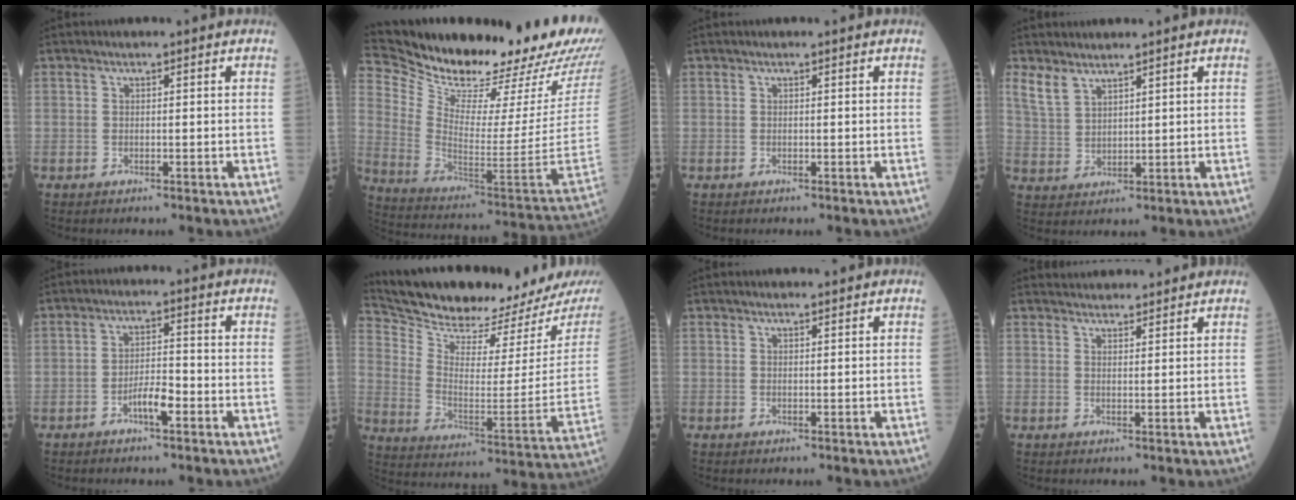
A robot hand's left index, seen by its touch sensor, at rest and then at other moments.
{"total": 33.0, "force": [27.4, 4.7, 17.7], "torque": [-0.301, -0.094, 0.378]}
{"total": 0.0}
{"total": 3.7, "force": [3.1, 1.6, 1.4], "torque": [-0.042, -0.001, 0.074]}
{"total": 3.9, "force": [-2.5, 0.7, 2.9], "torque": [-0.055, -0.002, -0.048]}
{"total": 20.5, "force": [19.4, 1.0, 6.6], "torque": [-0.130, -0.088, 0.292]}
{"total": 1.7, "force": [1.6, 0.0, 0.7], "torque": [-0.007, 0.007, 0.019]}
{"total": 5.5, "force": [5.4, 0.8, 0.8], "torque": [-0.011, 0.024, 0.068]}